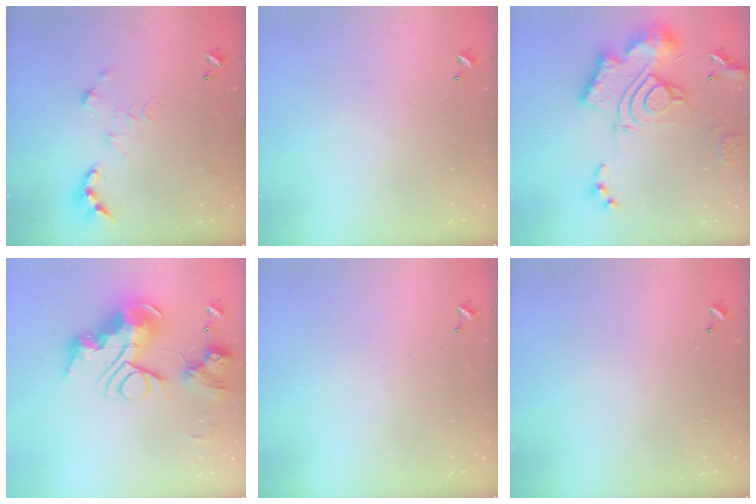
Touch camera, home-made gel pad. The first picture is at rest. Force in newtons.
{"total": 0.0}
{"total": 23.3, "press": 23.1, "slide": 2.3}
{"total": 0.9, "press": 0.9, "slide": 0.0}
{"total": 0.0}
{"total": 0.0}